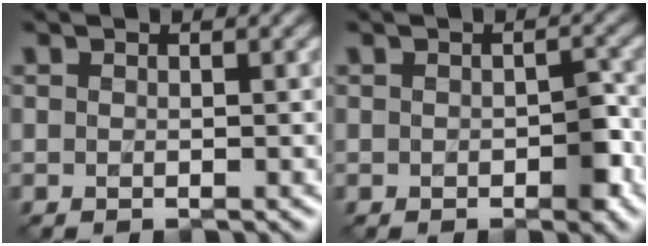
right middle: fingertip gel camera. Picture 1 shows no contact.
{"total": 2.2, "force": [-0.6, 1.1, 1.8], "torque": [-0.023, -0.002, -0.010]}